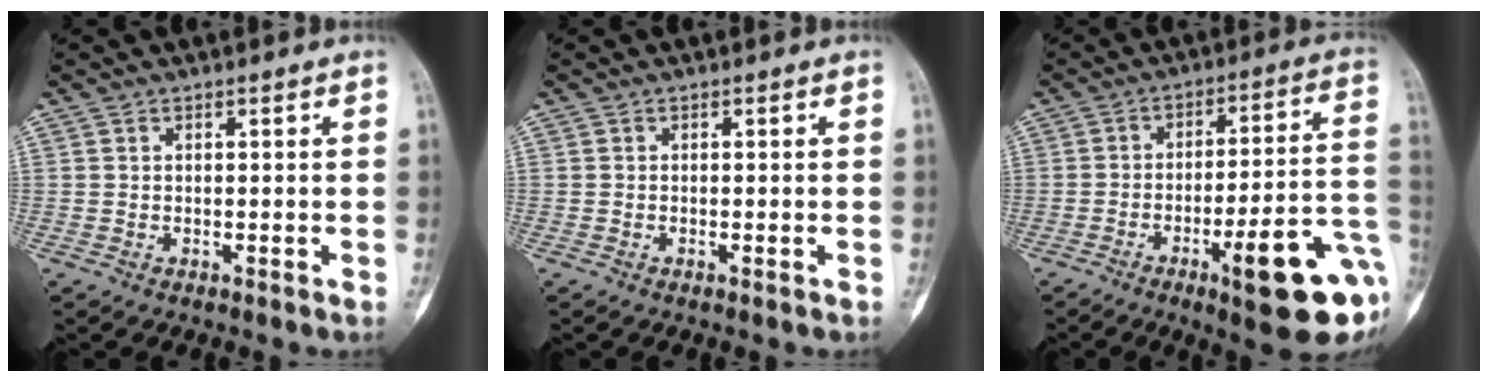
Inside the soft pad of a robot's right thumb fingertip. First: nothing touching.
{"total": 0.0}
{"total": 19.3, "force": [-7.3, 3.9, 17.4], "torque": [-0.187, 0.032, -0.093]}